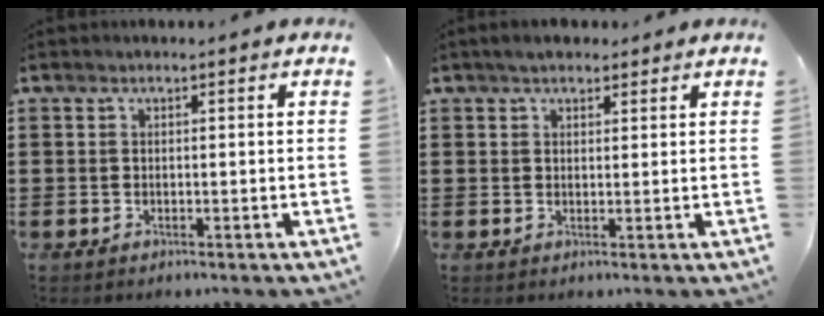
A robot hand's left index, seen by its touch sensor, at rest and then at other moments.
{"total": 2.3, "force": [1.9, 1.1, 0.7], "torque": [-0.019, 0.008, 0.036]}